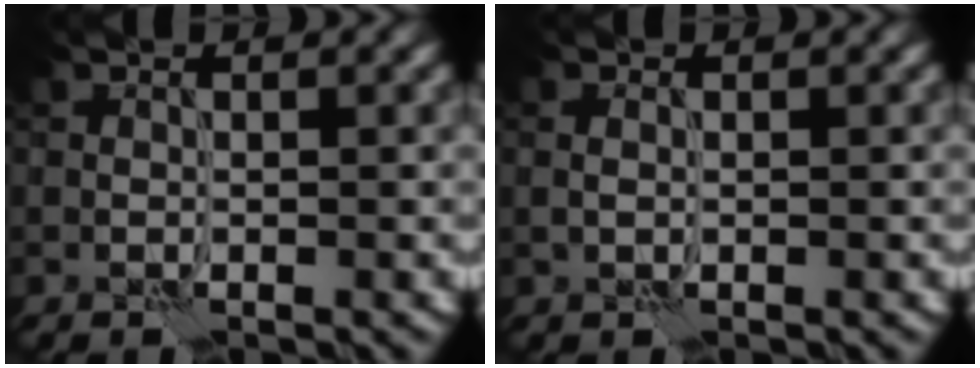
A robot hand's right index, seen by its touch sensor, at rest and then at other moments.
{"total": 0.7, "force": [0.0, 0.5, 0.5], "torque": [-0.014, 0.000, 0.002]}